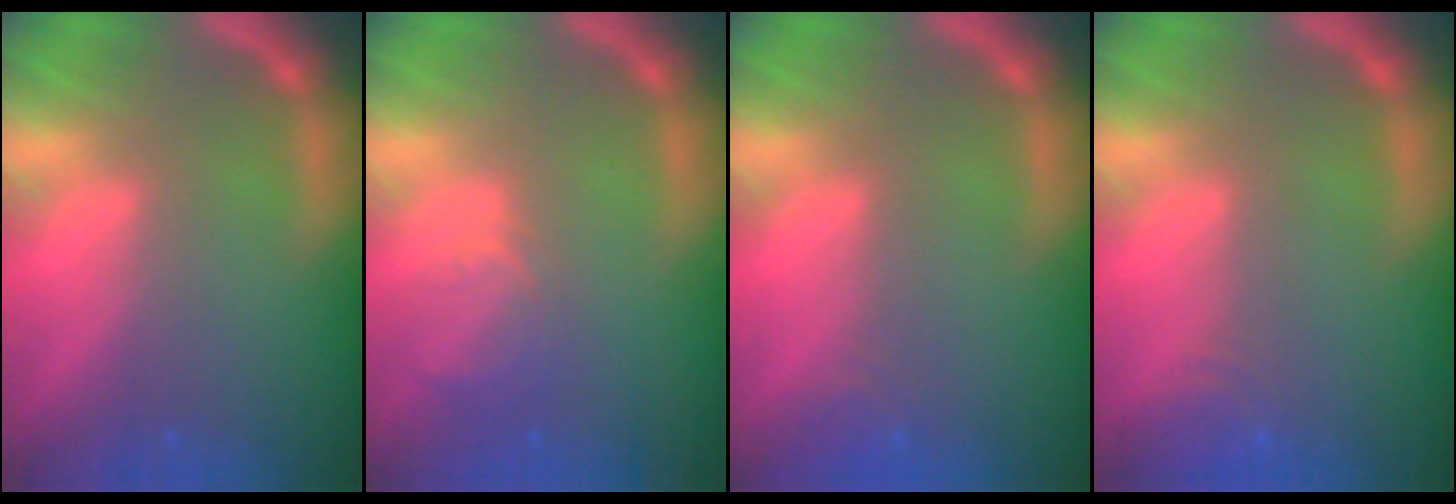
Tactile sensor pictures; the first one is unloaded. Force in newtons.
{"total": 2.9}
{"total": 1.4}
{"total": 3.0}